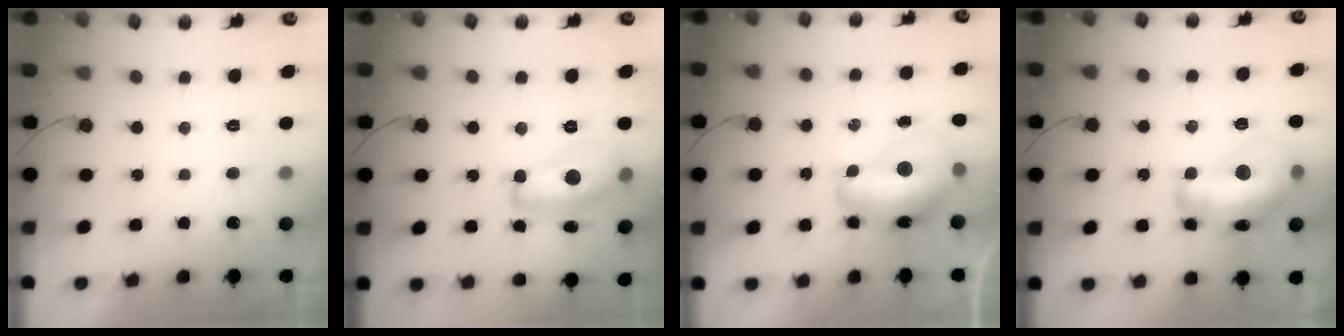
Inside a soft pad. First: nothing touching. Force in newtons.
{"total": 16.0, "press": 16.0, "slide": 0.7}
{"total": 14.7, "press": 14.6, "slide": 1.4}
{"total": 18.6, "press": 18.5, "slide": 1.1}